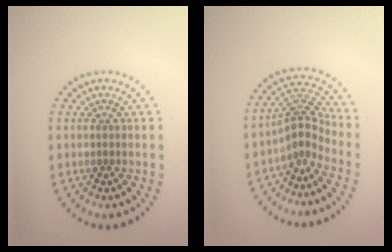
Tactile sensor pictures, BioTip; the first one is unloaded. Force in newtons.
{"total": 3.0, "press": 2.2, "slide": 2.1}